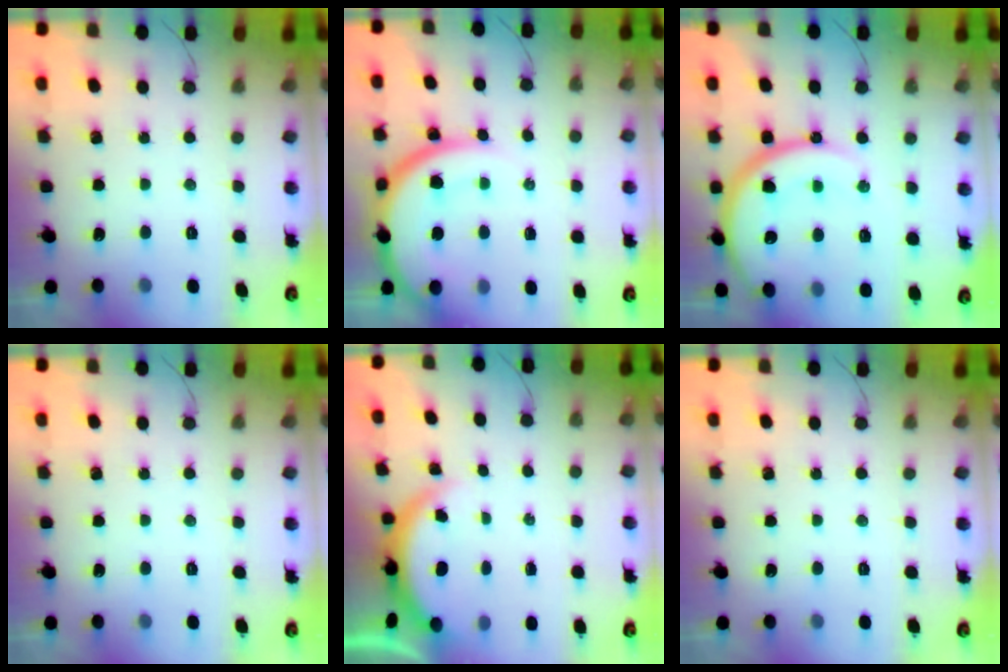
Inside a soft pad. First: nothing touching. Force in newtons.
{"total": 13.4, "press": 13.4, "slide": 1.4}
{"total": 18.3, "press": 18.2, "slide": 2.0}
{"total": 0.0}
{"total": 3.9, "press": 3.6, "slide": 1.5}
{"total": 0.0}